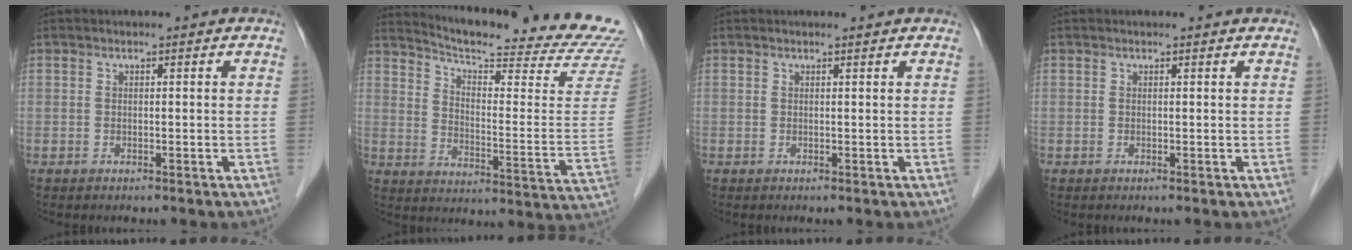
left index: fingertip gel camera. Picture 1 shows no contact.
{"total": 23.7, "force": [22.5, -0.4, 7.6], "torque": [-0.121, -0.117, 0.280]}
{"total": 1.0, "force": [0.9, -0.1, 0.3], "torque": [-0.008, 0.003, 0.014]}
{"total": 0.7, "force": [0.7, 0.1, 0.1], "torque": [-0.006, 0.002, 0.005]}